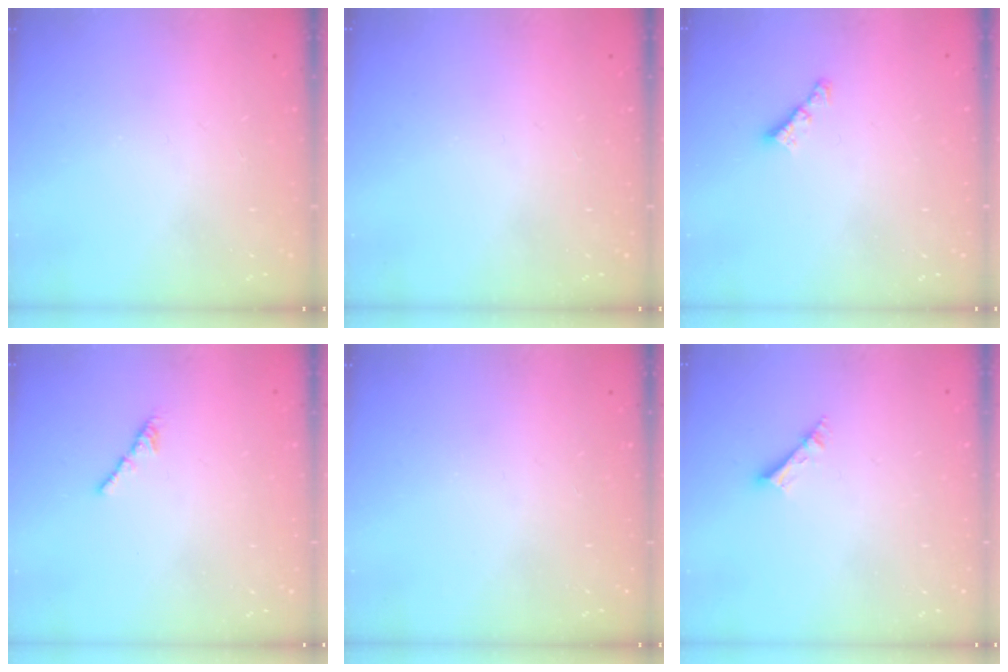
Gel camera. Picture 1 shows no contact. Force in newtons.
{"total": 0.0}
{"total": 3.4, "press": 3.3, "slide": 0.6}
{"total": 2.1, "press": 2.0, "slide": 0.7}
{"total": 0.0}
{"total": 3.9, "press": 3.8, "slide": 0.5}